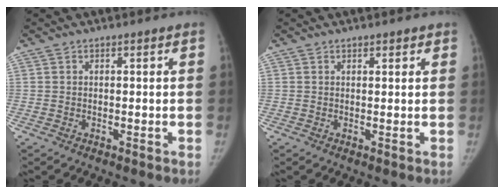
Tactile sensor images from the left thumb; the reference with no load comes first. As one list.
[{"total": 1.8, "force": [1.3, 0.9, 0.8], "torque": [0.001, -0.006, 0.015]}]